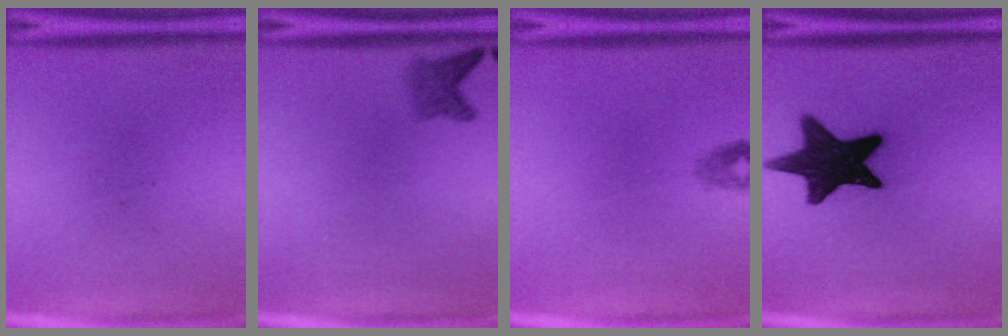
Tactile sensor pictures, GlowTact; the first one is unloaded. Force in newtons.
{"total": 2.1}
{"total": 1.2}
{"total": 15.9}